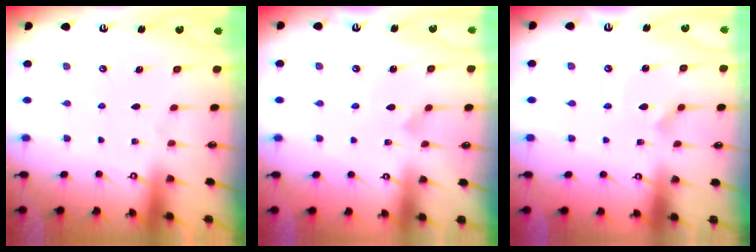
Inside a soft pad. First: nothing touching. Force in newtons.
{"total": 2.9, "press": 2.9, "slide": 0.2}
{"total": 3.6, "press": 3.6, "slide": 0.4}